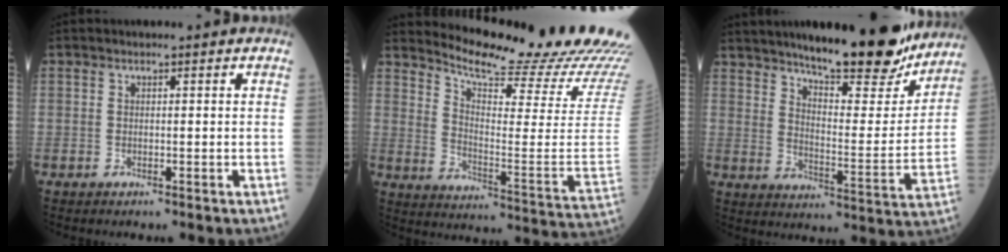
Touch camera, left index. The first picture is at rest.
{"total": 22.0, "force": [21.0, -0.4, 6.7], "torque": [-0.126, -0.125, 0.268]}
{"total": 20.1, "force": [16.8, 3.8, 10.3], "torque": [-0.147, -0.026, 0.231]}